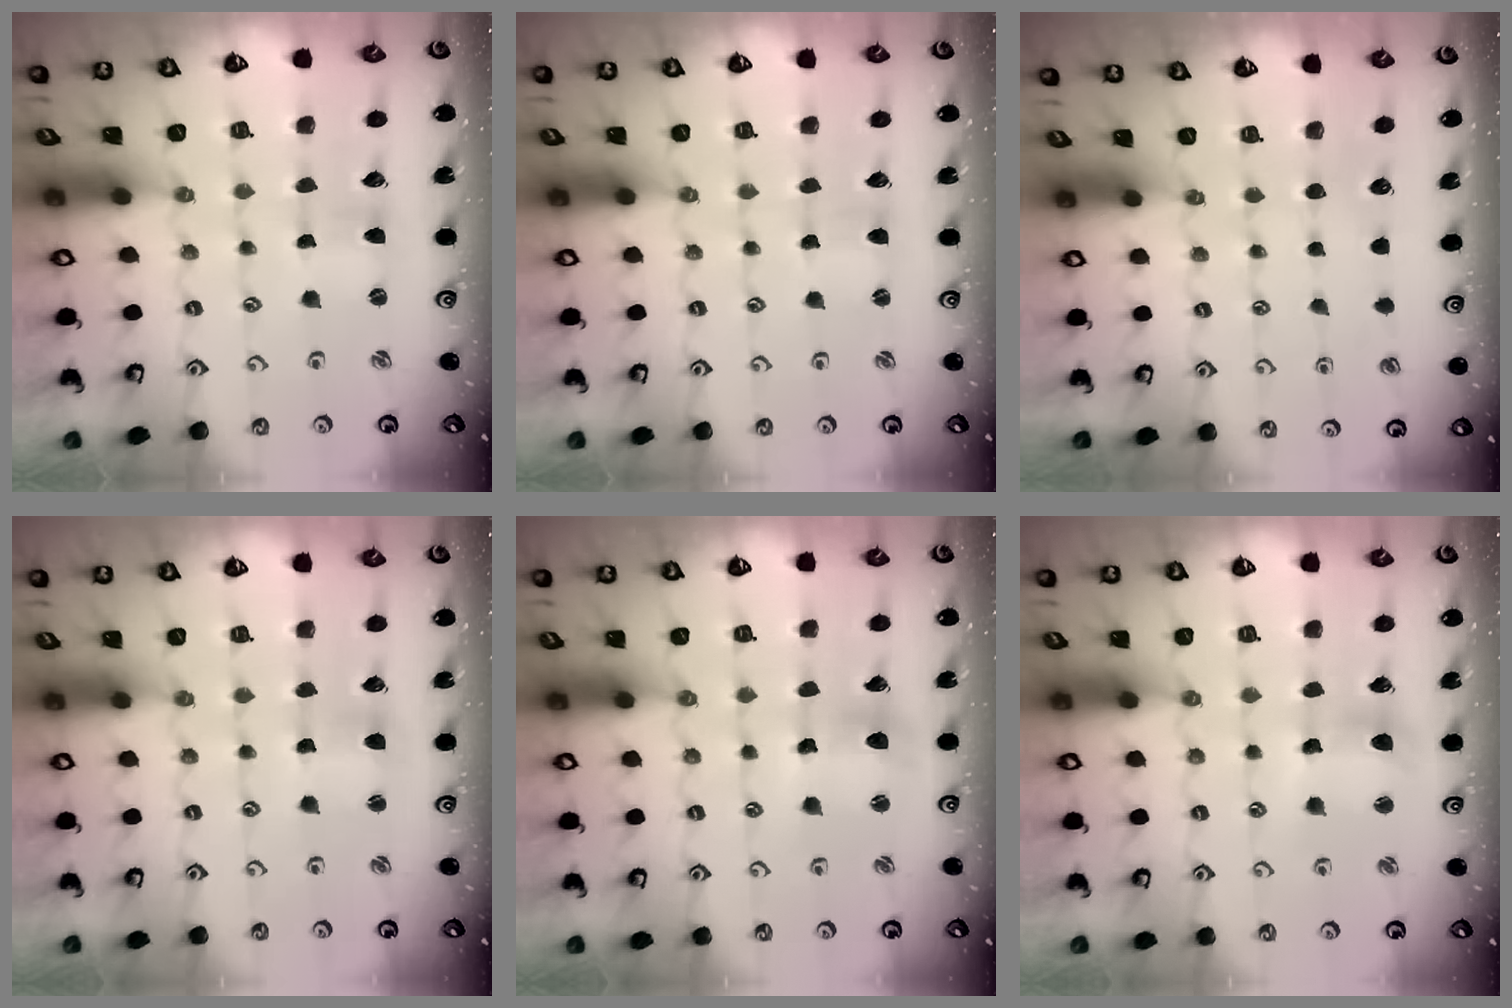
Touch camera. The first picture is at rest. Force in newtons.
{"total": 0.9, "press": 0.8, "slide": 0.1}
{"total": 0.0}
{"total": 2.4, "press": 2.4, "slide": 0.2}
{"total": 8.0, "press": 7.9, "slide": 1.4}
{"total": 7.4, "press": 7.3, "slide": 1.0}